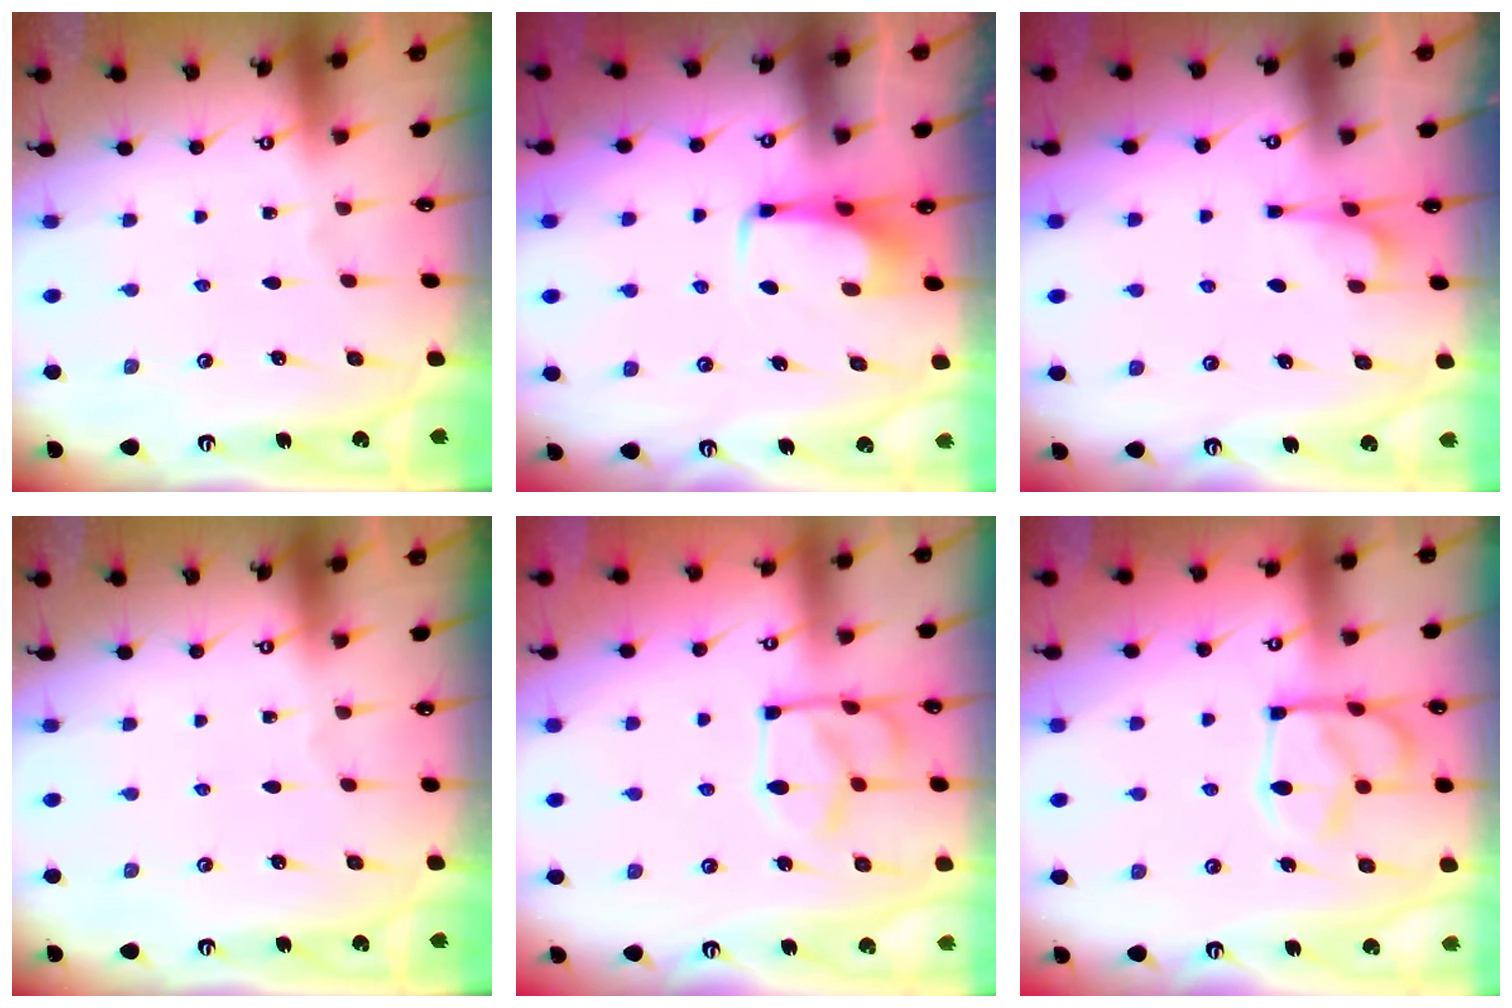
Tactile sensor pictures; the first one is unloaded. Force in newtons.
{"total": 2.9, "press": 2.8, "slide": 0.4}
{"total": 2.4, "press": 2.3, "slide": 0.8}
{"total": 0.0}
{"total": 5.5, "press": 5.5, "slide": 0.2}
{"total": 5.8, "press": 5.7, "slide": 1.1}